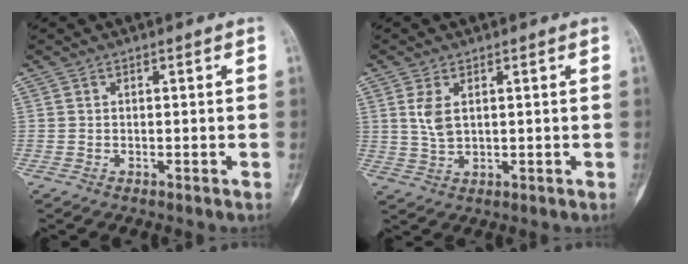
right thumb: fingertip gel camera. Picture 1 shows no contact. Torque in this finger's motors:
{"motor_torque": [-0.05, 0.45, 0.34, 0.34, 0.02]}